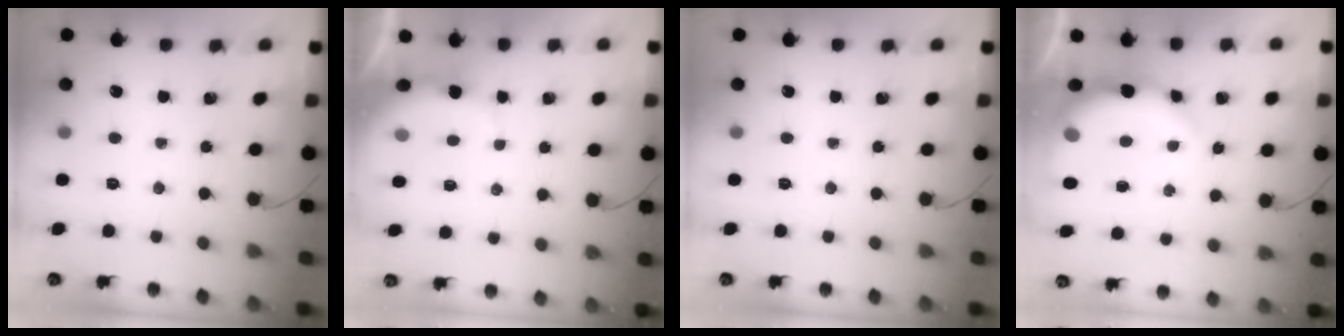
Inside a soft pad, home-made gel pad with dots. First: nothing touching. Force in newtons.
{"total": 4.3, "press": 4.3, "slide": 0.4}
{"total": 0.0}
{"total": 9.8, "press": 9.6, "slide": 2.1}